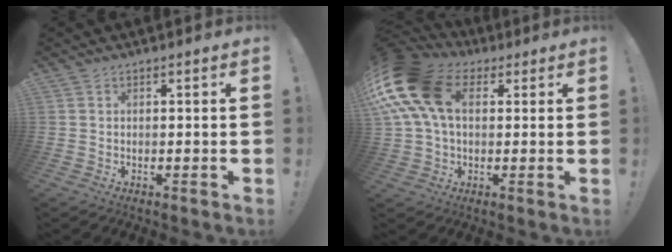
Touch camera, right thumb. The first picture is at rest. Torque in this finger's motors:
{"motor_torque": [2.44, 2.57, 2.63, 0.14, 0.61]}